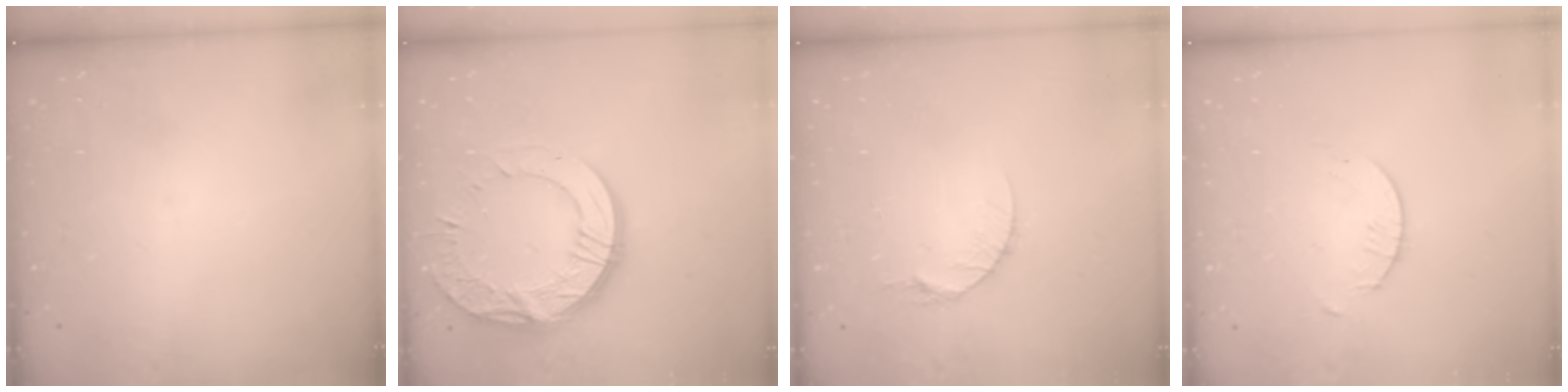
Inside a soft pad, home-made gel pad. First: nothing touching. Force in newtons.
{"total": 15.9, "press": 15.8, "slide": 1.4}
{"total": 5.3, "press": 5.2, "slide": 0.5}
{"total": 2.1, "press": 2.1, "slide": 0.3}